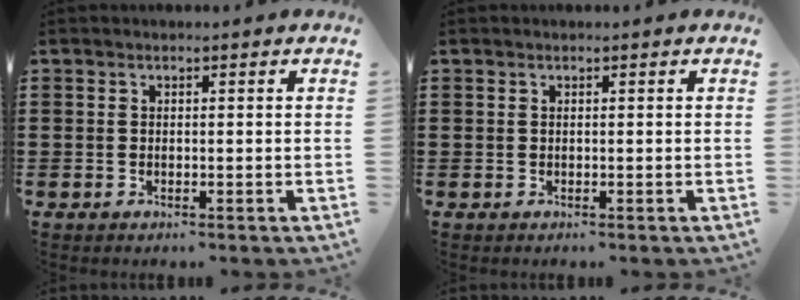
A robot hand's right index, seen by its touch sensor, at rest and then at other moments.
{"total": 0.0}